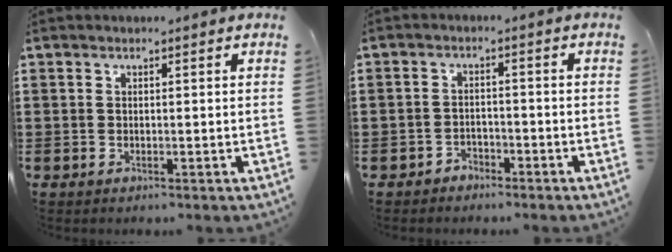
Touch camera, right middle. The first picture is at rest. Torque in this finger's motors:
{"motor_torque": [0.58, 0.77, -0.57, -0.07]}